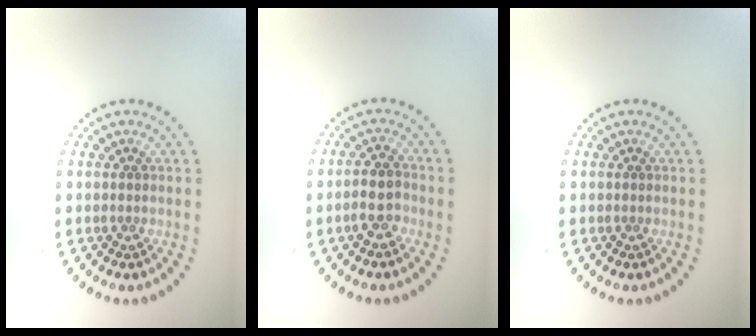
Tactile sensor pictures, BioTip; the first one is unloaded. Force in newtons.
{"total": 2.4, "press": 2.3, "slide": 0.8}
{"total": 0.0}